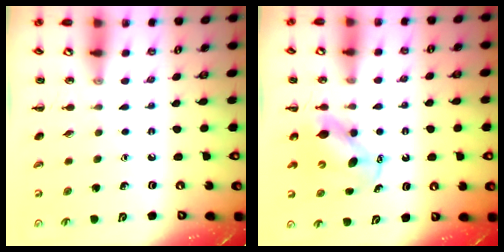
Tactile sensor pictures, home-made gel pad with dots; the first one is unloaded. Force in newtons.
{"total": 6.4, "press": 6.4, "slide": 0.8}